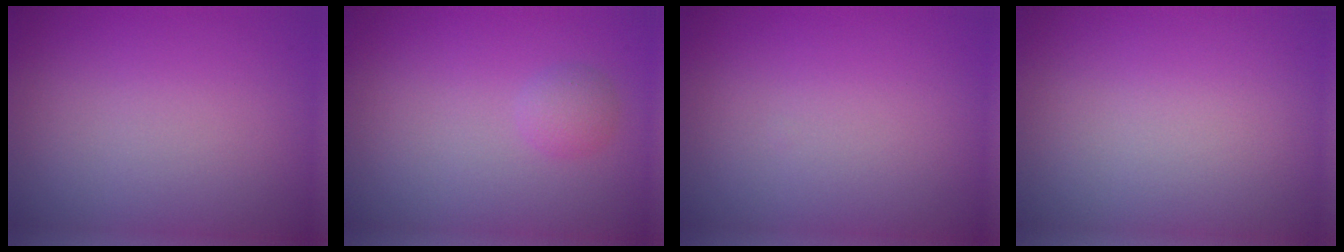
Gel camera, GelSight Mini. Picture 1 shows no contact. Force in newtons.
{"total": 1.3, "press": 1.3, "slide": 0.1}
{"total": 0.0}
{"total": 0.0}